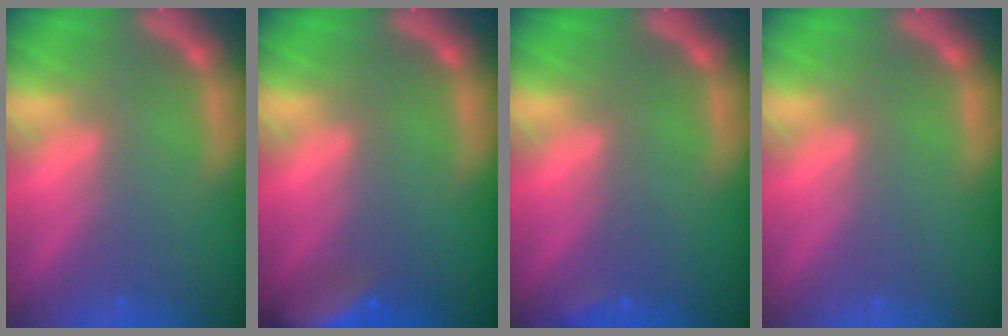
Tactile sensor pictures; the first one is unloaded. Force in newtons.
{"total": 6.5}
{"total": 0.9}
{"total": 0.0}